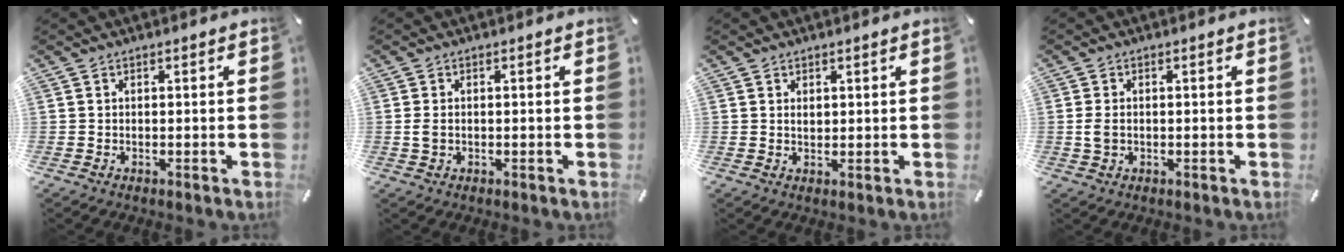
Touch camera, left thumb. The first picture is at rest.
{"total": 2.1, "force": [-0.1, 1.3, 1.6], "torque": [-0.032, 0.004, -0.002]}
{"total": 1.5, "force": [0.7, 1.0, 0.9], "torque": [-0.020, 0.002, 0.013]}
{"total": 2.9, "force": [-0.1, 1.9, 2.1], "torque": [-0.048, 0.002, -0.004]}